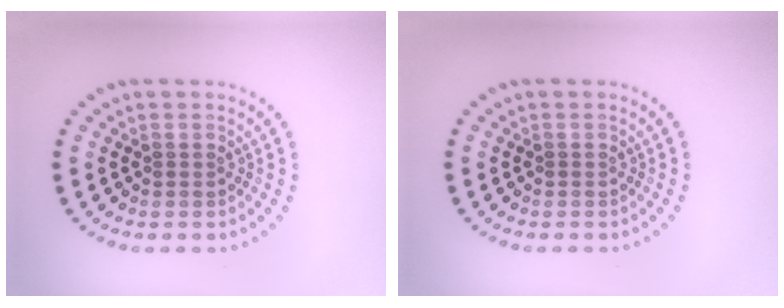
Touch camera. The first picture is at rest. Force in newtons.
{"total": 0.0}